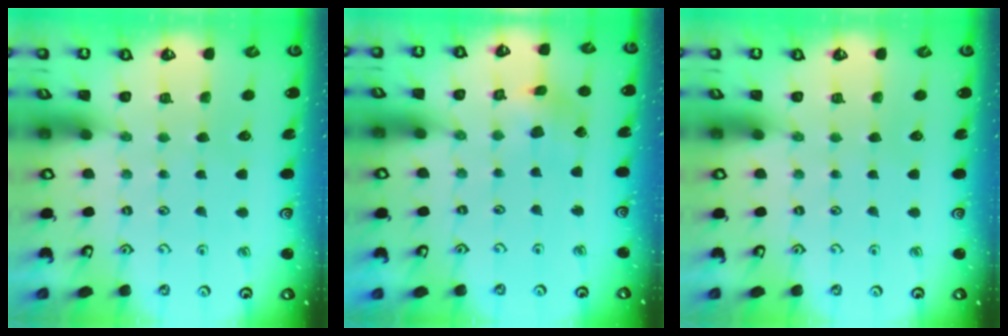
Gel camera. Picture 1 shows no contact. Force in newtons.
{"total": 5.8, "press": 5.8, "slide": 0.6}
{"total": 0.0}